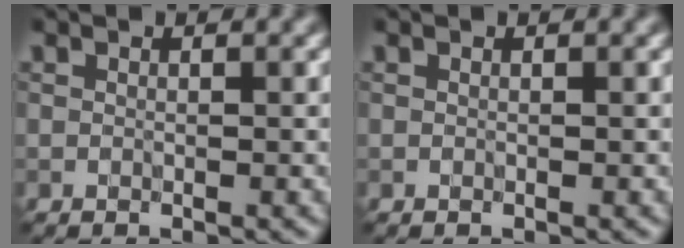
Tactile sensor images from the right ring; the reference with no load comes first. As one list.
[{"total": 0.0}]